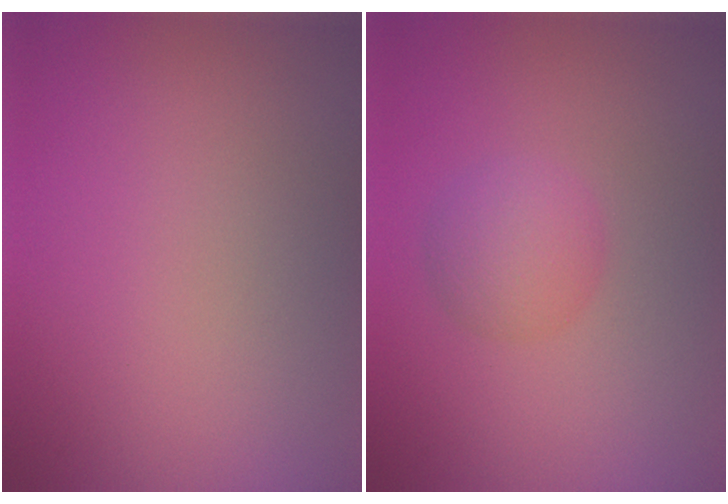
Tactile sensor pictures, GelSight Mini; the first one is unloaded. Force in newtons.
{"total": 2.7, "press": 2.7, "slide": 0.0}